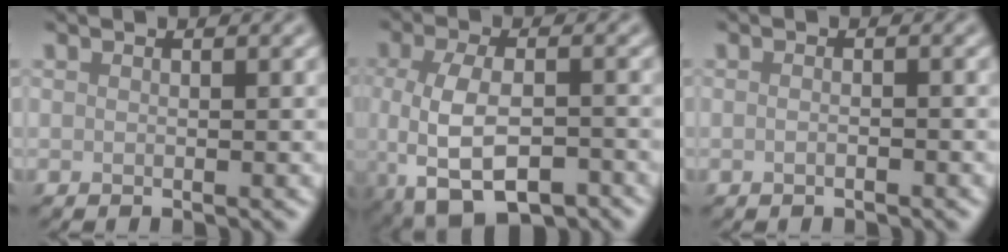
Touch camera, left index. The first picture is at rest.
{"total": 7.6, "force": [-2.7, 3.8, 6.0], "torque": [-0.124, -0.025, -0.047]}
{"total": 0.8, "force": [-0.4, 0.3, 0.7], "torque": [-0.014, -0.002, -0.008]}